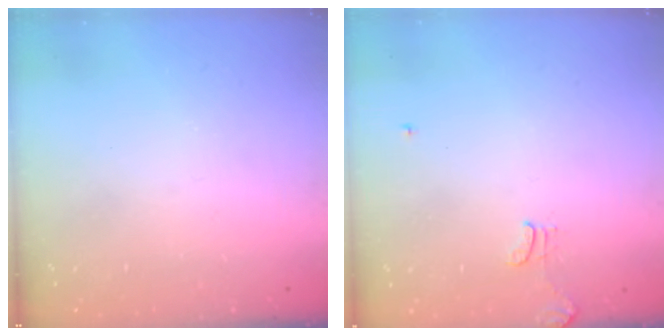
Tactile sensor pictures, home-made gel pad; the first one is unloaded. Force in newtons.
{"total": 1.3, "press": 1.2, "slide": 0.5}